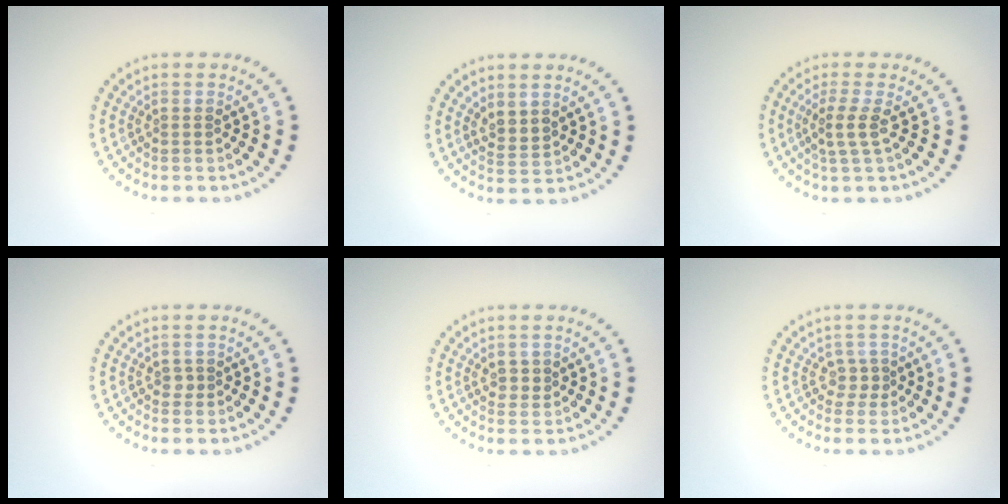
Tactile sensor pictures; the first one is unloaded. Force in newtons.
{"total": 1.8, "press": 1.4, "slide": 1.2}
{"total": 2.3, "press": 1.7, "slide": 1.5}
{"total": 0.6, "press": 0.5, "slide": 0.3}
{"total": 1.3, "press": 1.2, "slide": 0.4}
{"total": 1.4, "press": 1.0, "slide": 1.0}